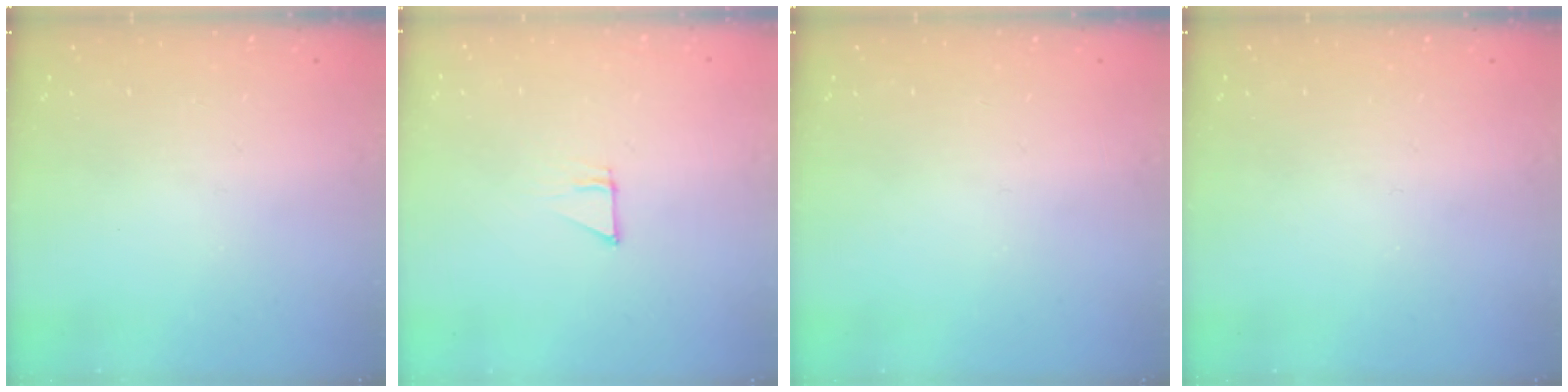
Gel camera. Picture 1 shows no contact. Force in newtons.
{"total": 4.9, "press": 4.9, "slide": 0.3}
{"total": 0.0}
{"total": 0.0}